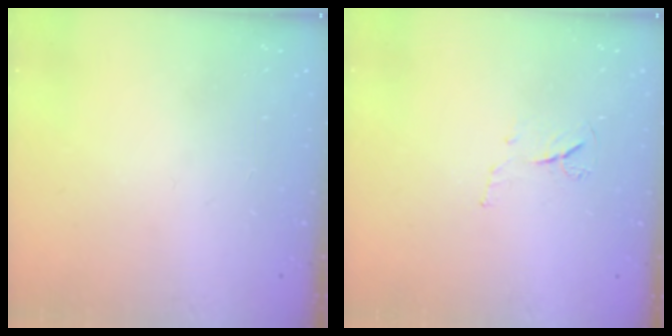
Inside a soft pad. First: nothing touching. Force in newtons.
{"total": 4.7, "press": 4.6, "slide": 0.8}